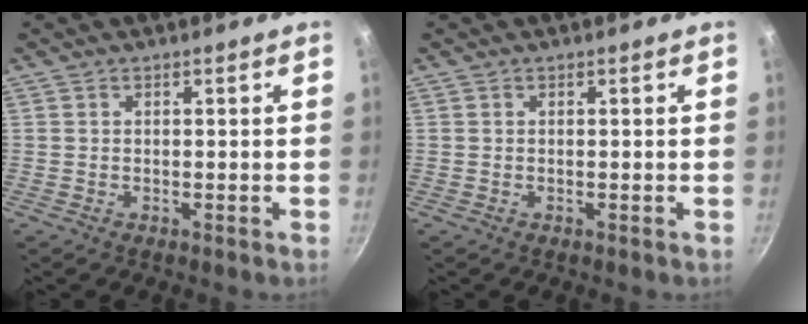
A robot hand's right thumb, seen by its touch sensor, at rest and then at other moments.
{"total": 0.0}